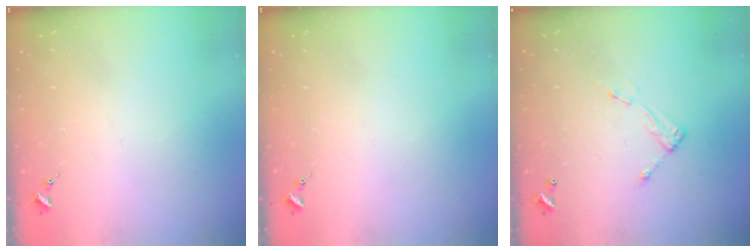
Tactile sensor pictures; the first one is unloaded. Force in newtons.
{"total": 0.0}
{"total": 4.7, "press": 4.6, "slide": 0.4}